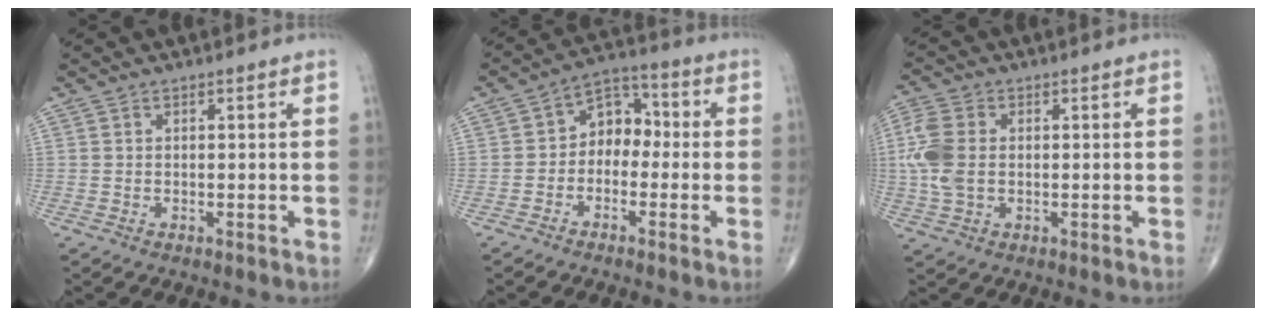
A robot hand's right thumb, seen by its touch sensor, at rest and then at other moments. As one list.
[{"total": 7.1, "force": [-1.3, 5.3, 4.6], "torque": [-0.036, 0.038, -0.042]}, {"total": 8.1, "force": [0.1, 5.4, 6.1], "torque": [-0.156, 0.007, 0.000]}]